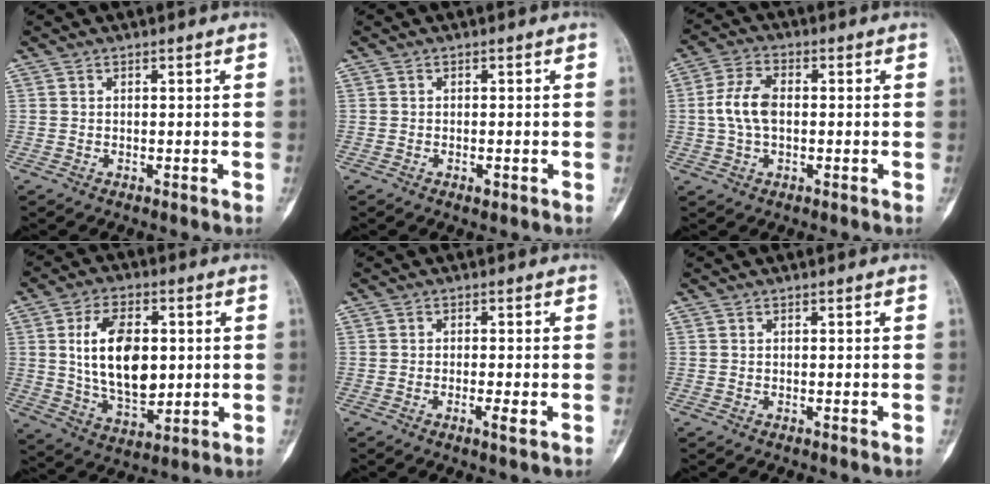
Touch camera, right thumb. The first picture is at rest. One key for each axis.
{"total": 1.1, "fx": -0.6, "fy": 0.5, "fz": 0.8, "tx": -0.012, "ty": 0.000, "tz": -0.008}
{"total": 7.2, "fx": -0.1, "fy": 4.2, "fz": 5.9, "tx": -0.124, "ty": 0.015, "tz": -0.007}
{"total": 14.9, "fx": 1.9, "fy": 8.7, "fz": 11.9, "tx": -0.185, "ty": -0.012, "tz": 0.040}
{"total": 2.1, "fx": -0.8, "fy": 0.2, "fz": 1.9, "tx": -0.037, "ty": -0.004, "tz": -0.017}
{"total": 0.0}